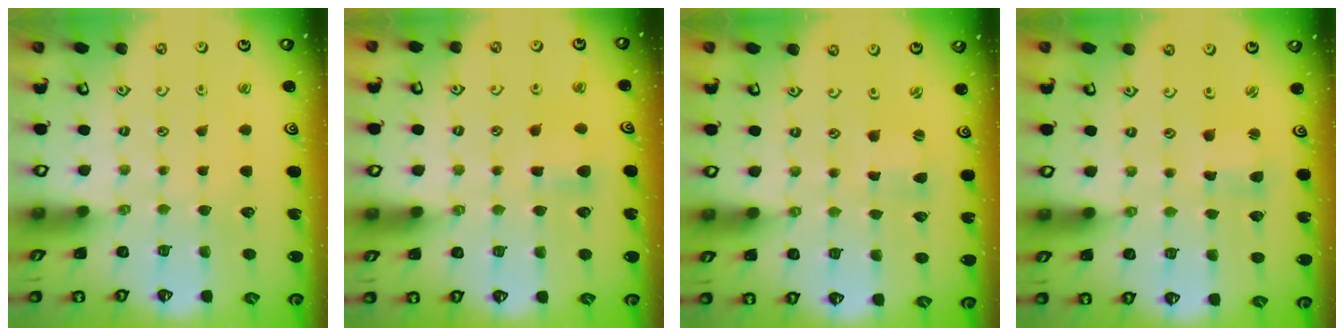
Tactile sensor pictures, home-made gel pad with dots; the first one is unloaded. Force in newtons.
{"total": 5.0, "press": 5.0, "slide": 0.7}
{"total": 0.0}
{"total": 1.9, "press": 1.9, "slide": 0.3}